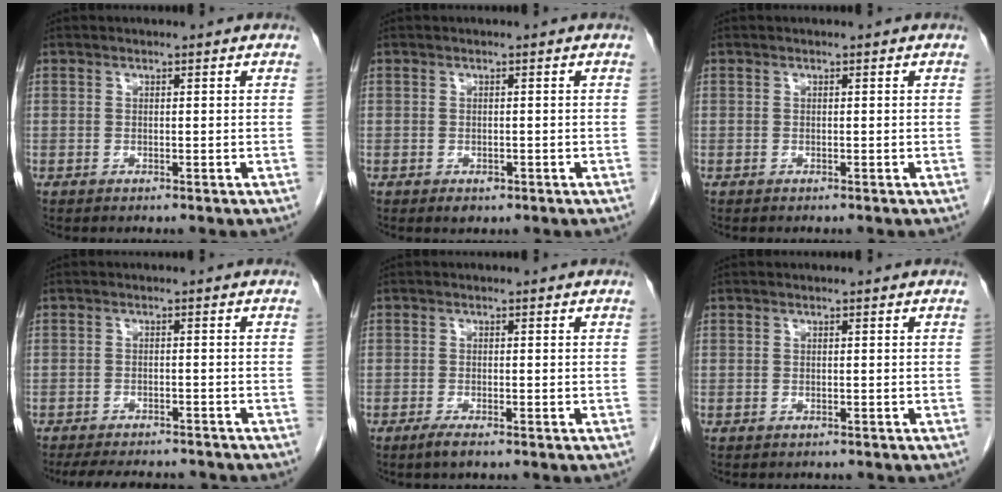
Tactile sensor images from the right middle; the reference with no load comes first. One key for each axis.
{"total": 1.3, "fx": -0.7, "fy": 0.8, "fz": 0.8, "tx": -0.009, "ty": 0.001, "tz": -0.003}
{"total": 0.0}
{"total": 10.8, "fx": -9.7, "fy": 2.8, "fz": 3.8, "tx": -0.066, "ty": -0.001, "tz": -0.126}
{"total": 1.9, "fx": -1.4, "fy": 0.3, "fz": 1.4, "tx": -0.033, "ty": -0.005, "tz": -0.024}
{"total": 0.6, "fx": -0.5, "fy": 0.3, "fz": 0.0, "tx": -0.008, "ty": 0.002, "tz": -0.010}